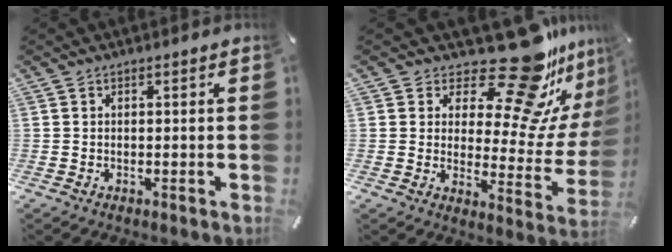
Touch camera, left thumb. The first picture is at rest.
{"total": 22.3, "force": [16.8, 7.5, 12.5], "torque": [-0.162, -0.150, 0.277]}